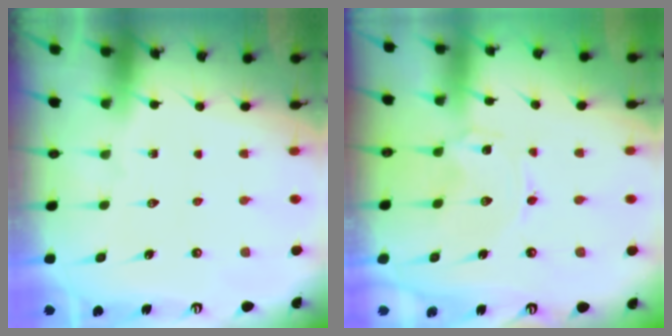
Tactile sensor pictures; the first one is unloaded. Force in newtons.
{"total": 0.0}